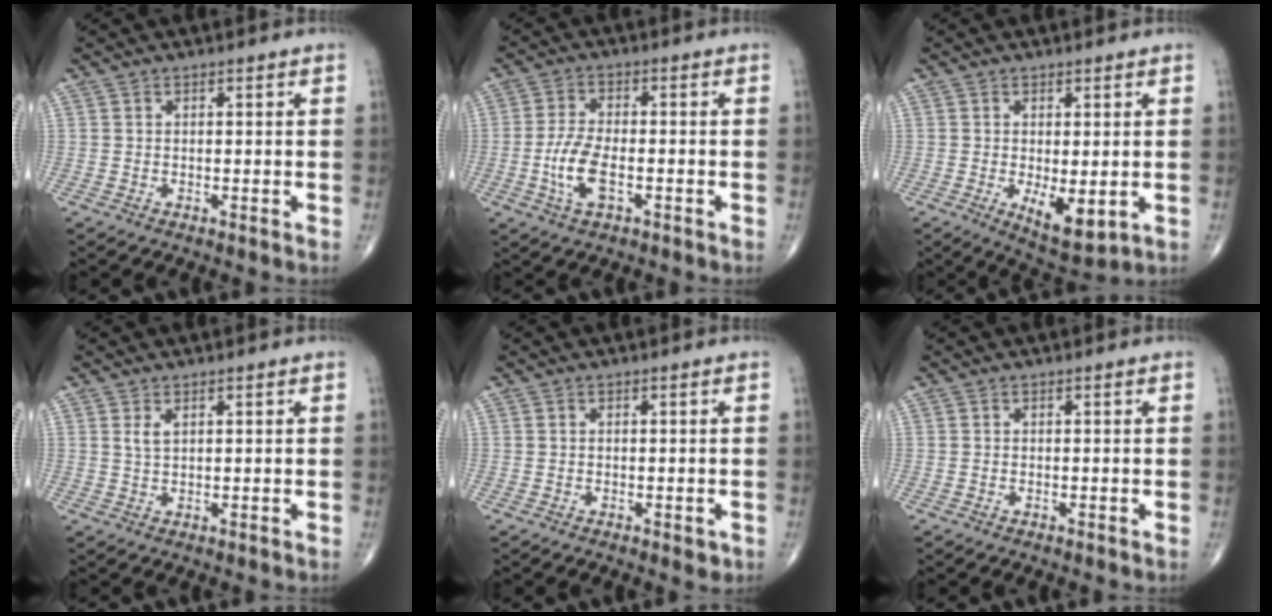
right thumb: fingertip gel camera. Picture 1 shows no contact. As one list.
[{"total": 7.3, "force": [-2.1, 3.2, 6.2], "torque": [-0.136, 0.008, -0.040]}, {"total": 7.3, "force": [-1.3, 3.1, 6.5], "torque": [-0.092, -0.022, -0.009]}, {"total": 1.6, "force": [0.8, 0.6, 1.3], "torque": [-0.027, 0.000, 0.020]}, {"total": 1.7, "force": [-0.6, 0.8, 1.3], "torque": [-0.013, -0.002, -0.006]}, {"total": 0.0}]